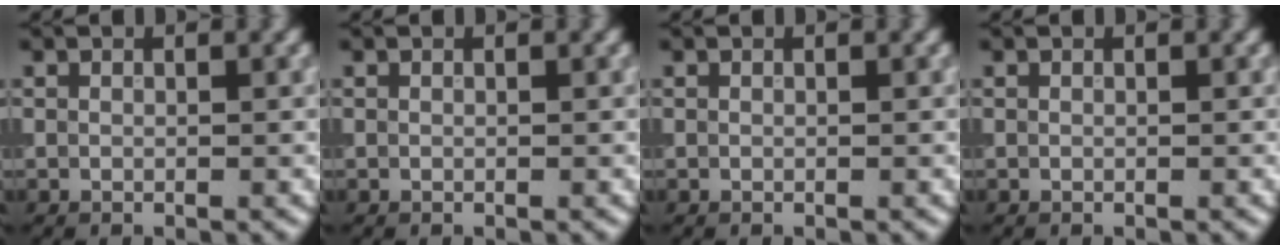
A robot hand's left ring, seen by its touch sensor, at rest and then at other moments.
{"total": 0.0}
{"total": 0.0}
{"total": 0.0}